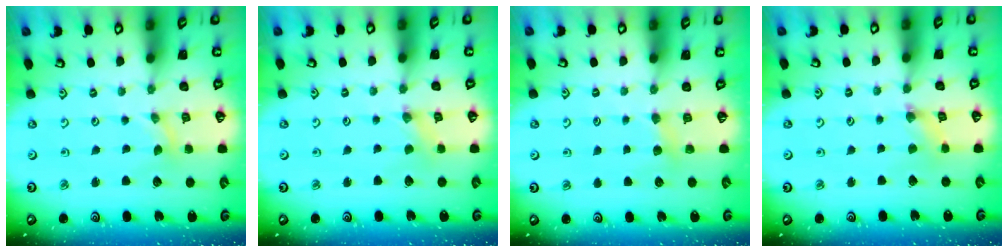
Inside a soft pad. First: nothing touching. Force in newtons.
{"total": 0.0}
{"total": 3.9, "press": 3.9, "slide": 0.6}
{"total": 1.0, "press": 1.0, "slide": 0.3}